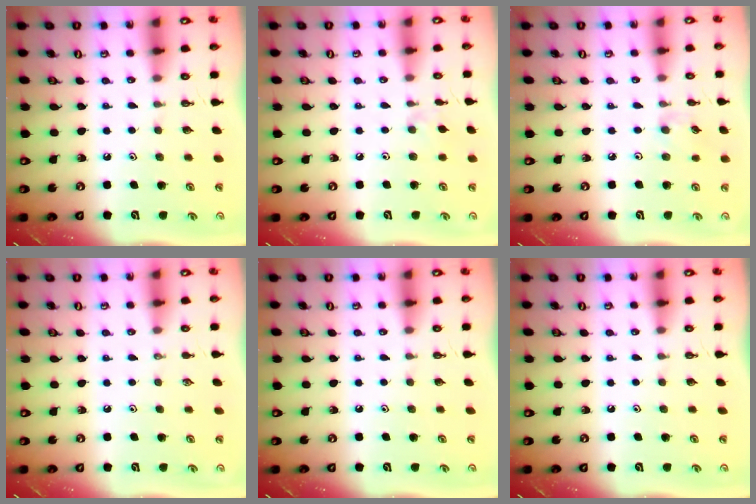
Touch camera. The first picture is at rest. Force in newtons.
{"total": 2.6, "press": 2.5, "slide": 0.5}
{"total": 3.4, "press": 3.4, "slide": 0.5}
{"total": 0.0}
{"total": 0.0}
{"total": 0.0}